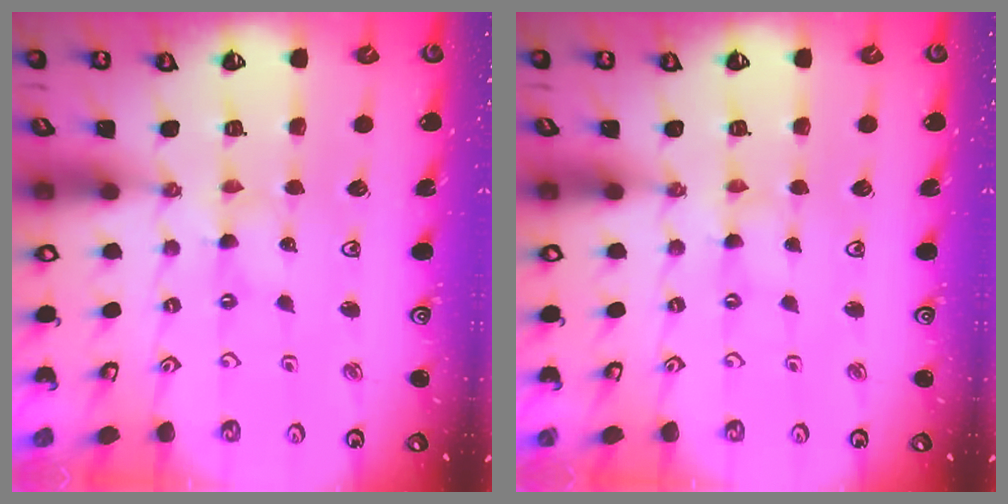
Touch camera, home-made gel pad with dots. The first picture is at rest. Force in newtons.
{"total": 0.6, "press": 0.6, "slide": 0.1}